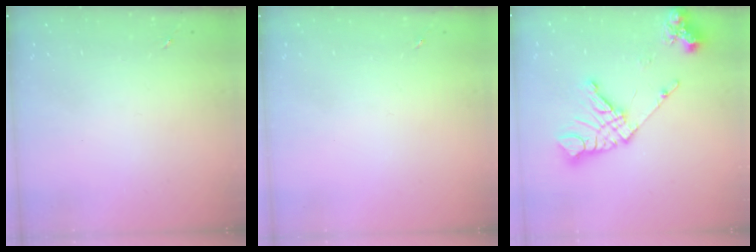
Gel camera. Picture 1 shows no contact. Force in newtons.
{"total": 0.0}
{"total": 16.8, "press": 16.7, "slide": 2.2}